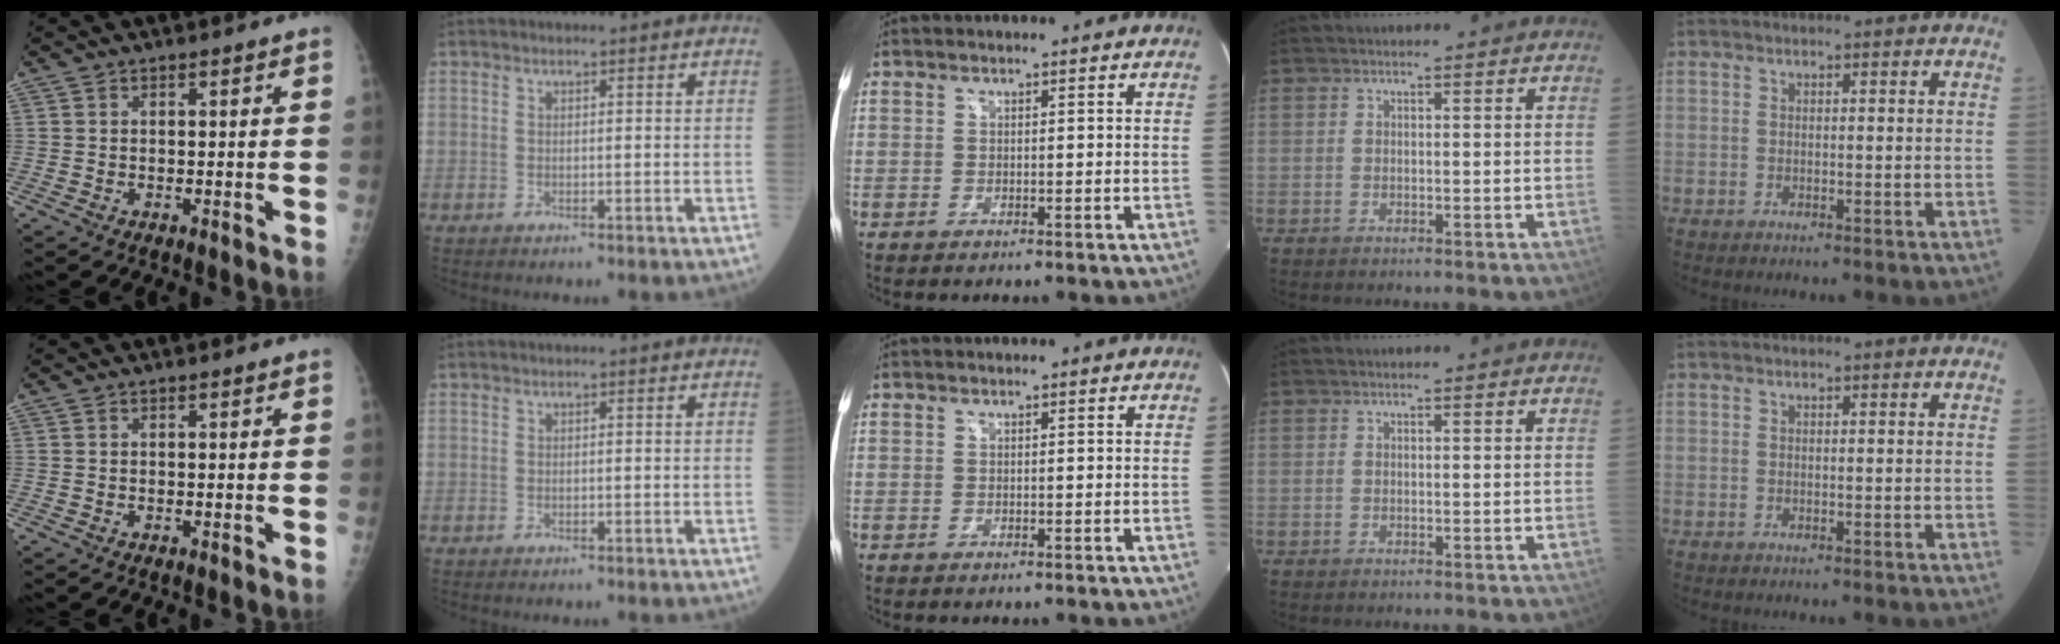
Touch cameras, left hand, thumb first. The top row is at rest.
{}